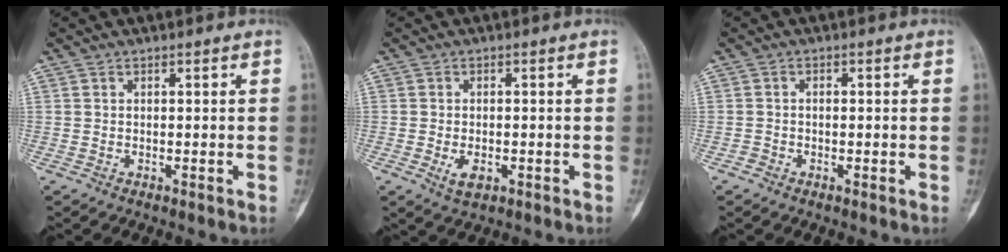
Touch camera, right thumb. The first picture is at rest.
{"total": 3.5, "force": [-1.2, 2.0, 2.6], "torque": [-0.041, -0.001, -0.014]}
{"total": 0.8, "force": [-0.5, 0.6, 0.3], "torque": [-0.001, 0.001, -0.013]}